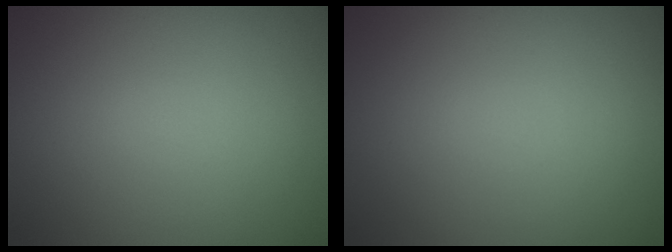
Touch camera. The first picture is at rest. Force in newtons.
{"total": 0.0}